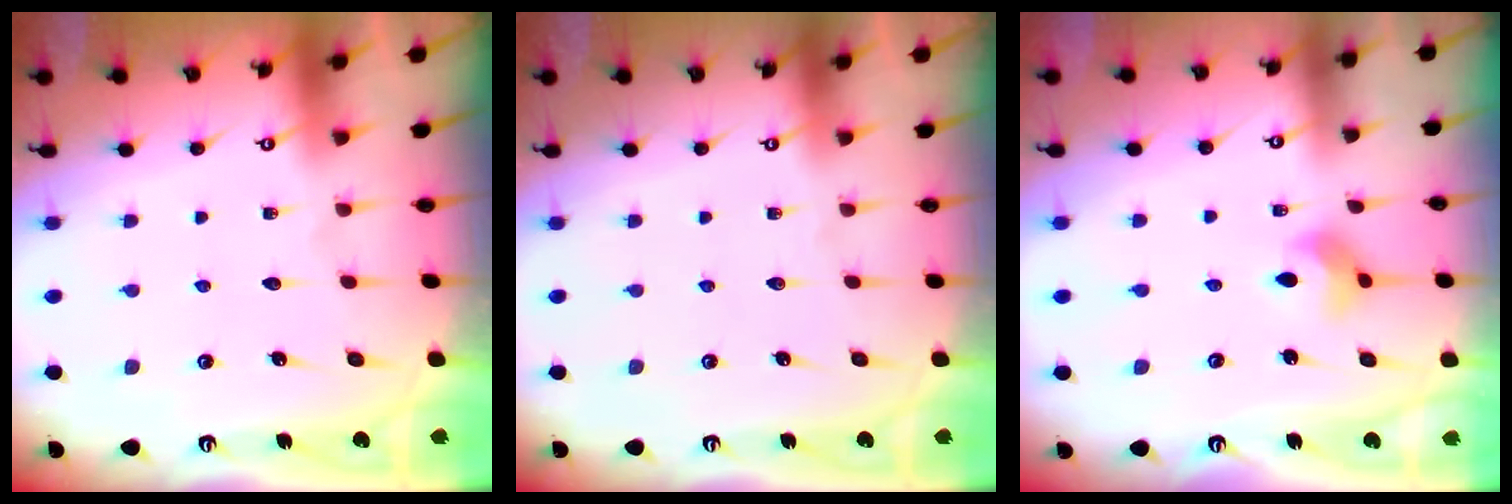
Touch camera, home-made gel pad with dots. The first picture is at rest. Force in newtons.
{"total": 0.0}
{"total": 6.5, "press": 6.5, "slide": 0.5}